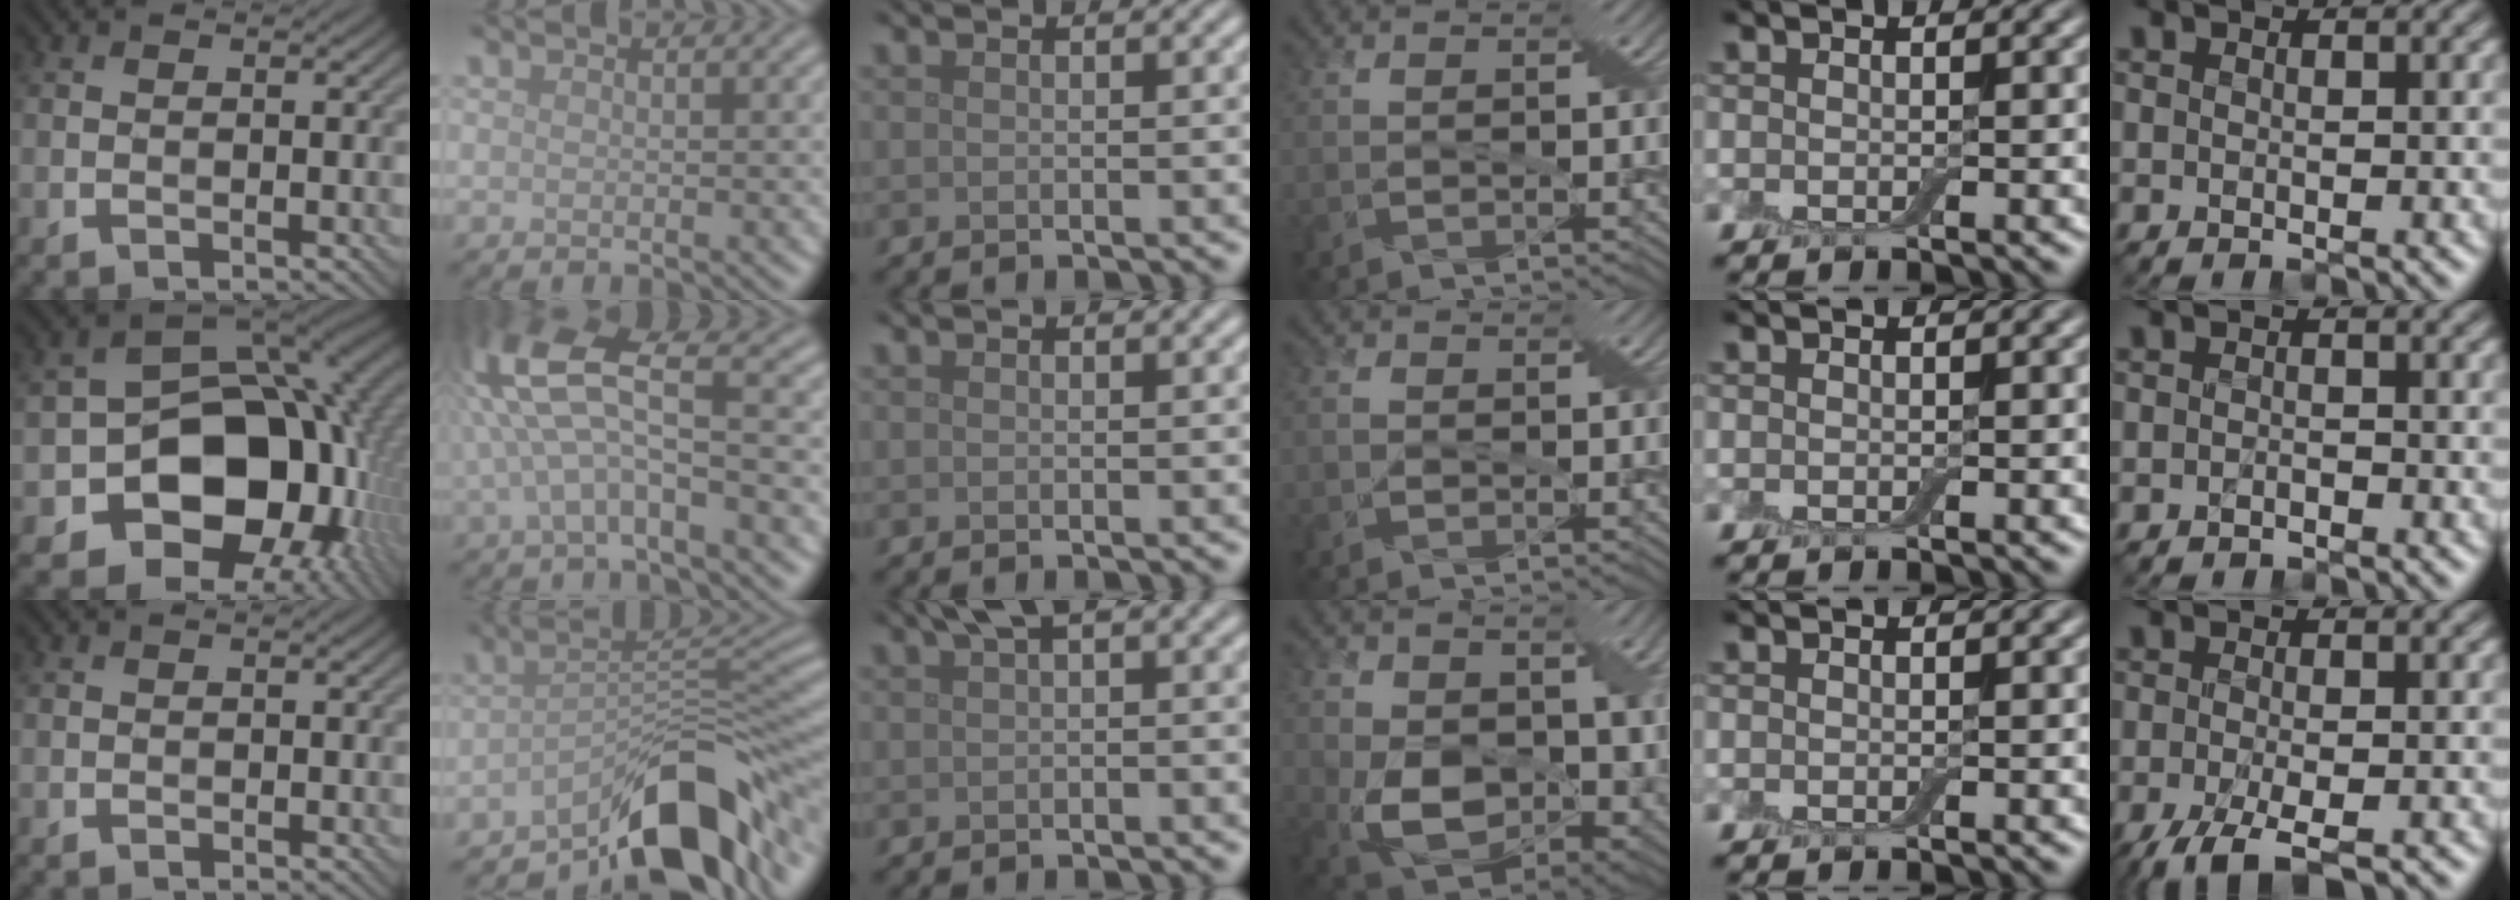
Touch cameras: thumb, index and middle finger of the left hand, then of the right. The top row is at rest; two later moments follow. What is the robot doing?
{"motion": "cut", "object": "aluminum foil"}